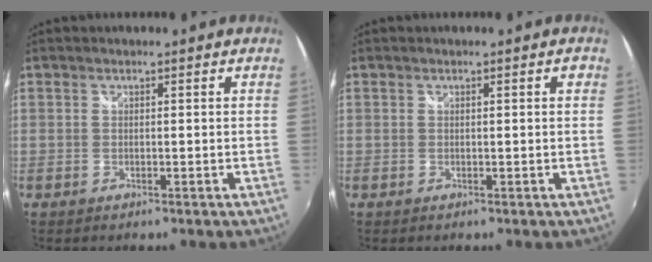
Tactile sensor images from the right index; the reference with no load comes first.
{"total": 1.4, "force": [0.4, 0.1, 1.3], "torque": [-0.017, 0.005, 0.005]}